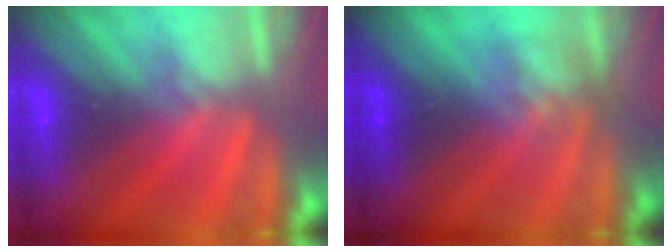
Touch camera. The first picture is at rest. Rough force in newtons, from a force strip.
{"total": 2.4}